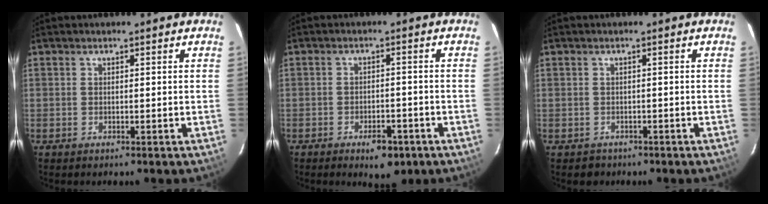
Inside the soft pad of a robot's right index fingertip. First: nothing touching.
{"total": 5.8, "force": [-3.7, 2.8, 3.4], "torque": [-0.059, 0.004, -0.043]}
{"total": 2.2, "force": [-1.1, 1.9, 0.0], "torque": [0.000, 0.008, -0.013]}